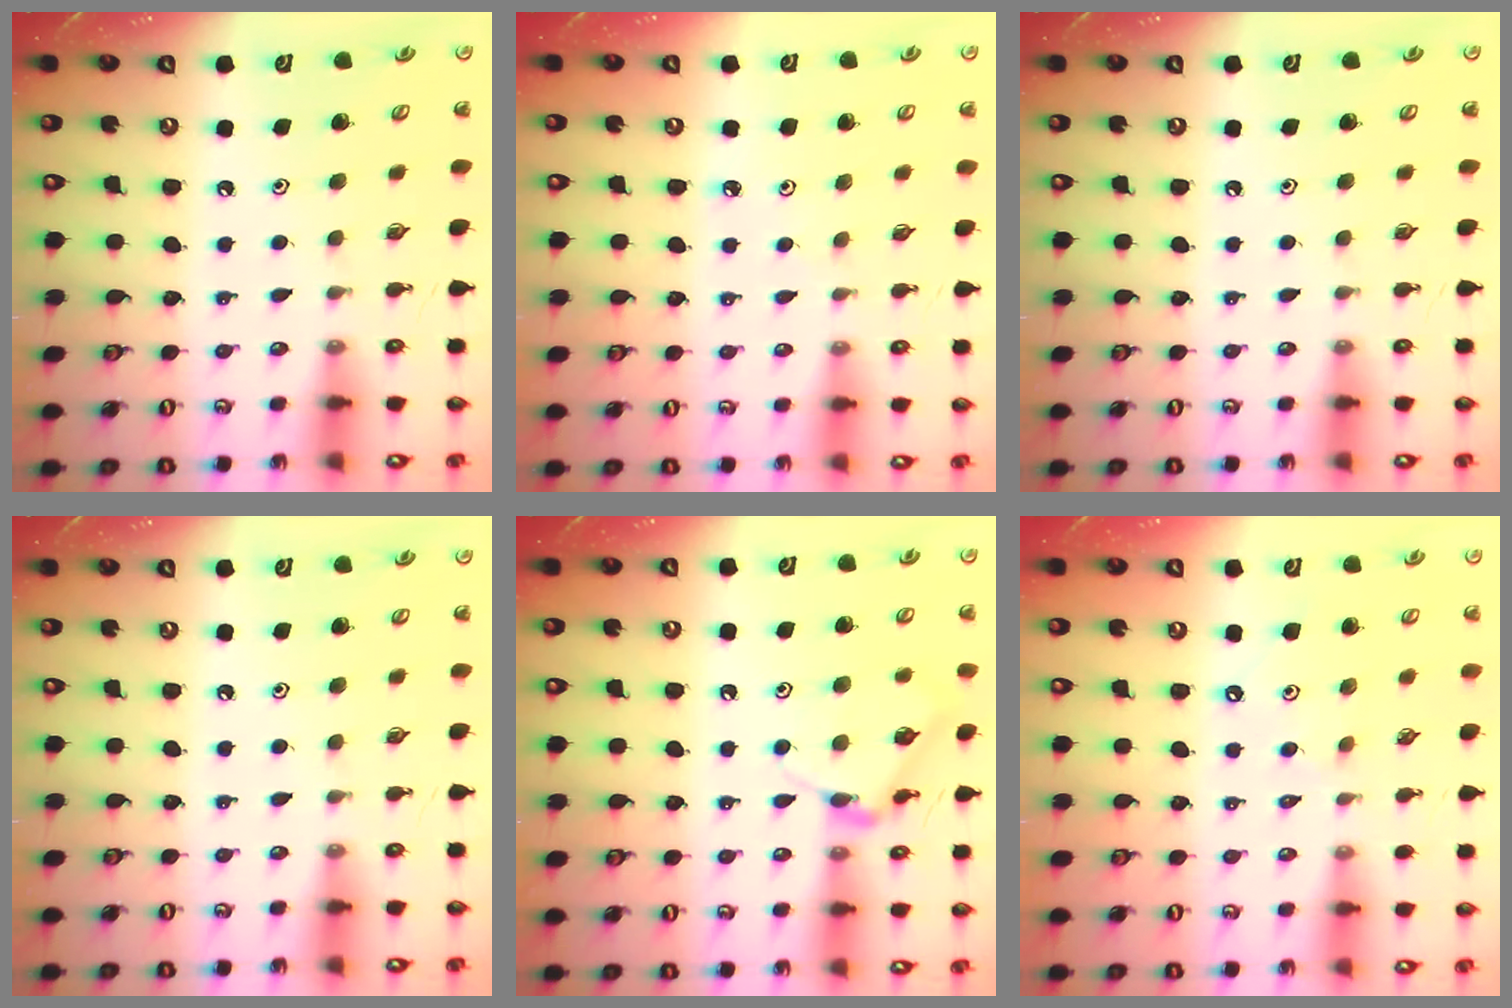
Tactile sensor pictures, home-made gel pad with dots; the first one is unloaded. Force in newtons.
{"total": 2.6, "press": 2.6, "slide": 0.2}
{"total": 0.0}
{"total": 0.0}
{"total": 9.4, "press": 9.4, "slide": 0.6}
{"total": 3.8, "press": 3.8, "slide": 0.6}